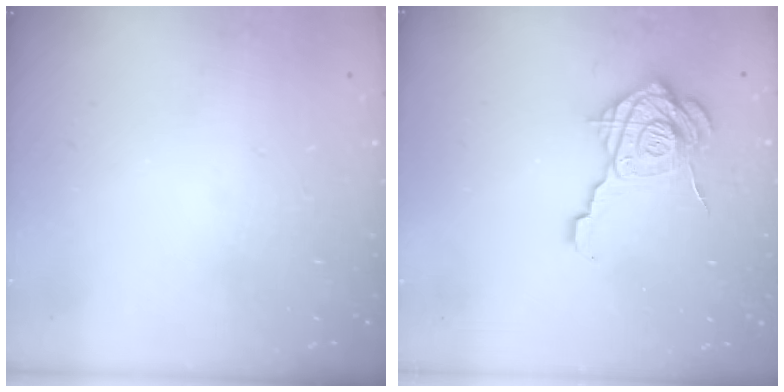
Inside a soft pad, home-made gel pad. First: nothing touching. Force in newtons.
{"total": 18.2, "press": 18.1, "slide": 2.0}